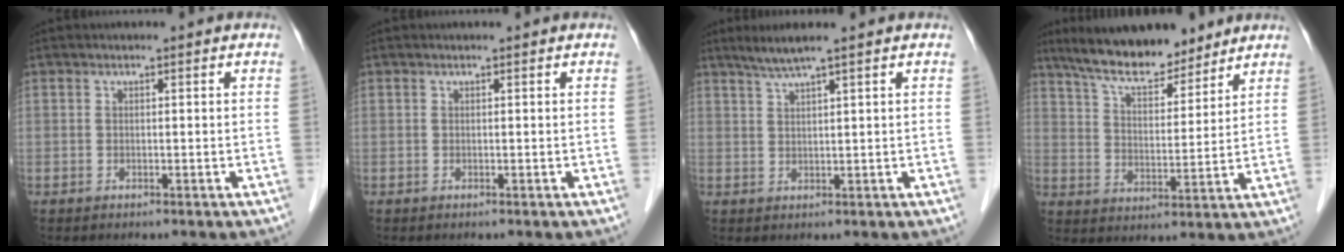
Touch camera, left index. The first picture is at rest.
{"total": 0.0}
{"total": 3.4, "force": [2.5, -0.8, 2.1], "torque": [-0.049, 0.003, 0.054]}
{"total": 12.4, "force": [10.6, 3.1, 5.7], "torque": [-0.093, 0.012, 0.181]}